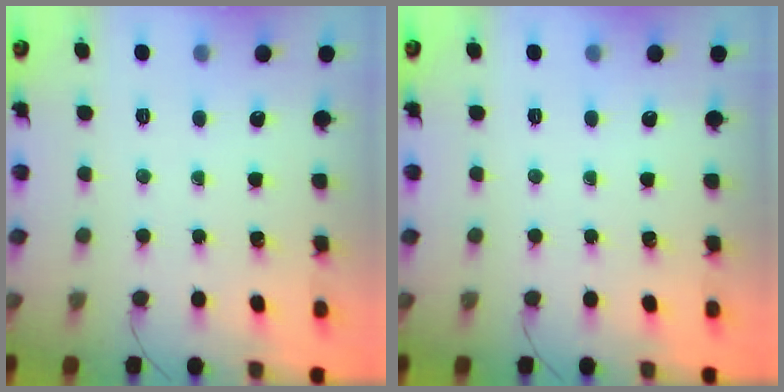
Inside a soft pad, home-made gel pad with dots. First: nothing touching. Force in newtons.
{"total": 0.0}